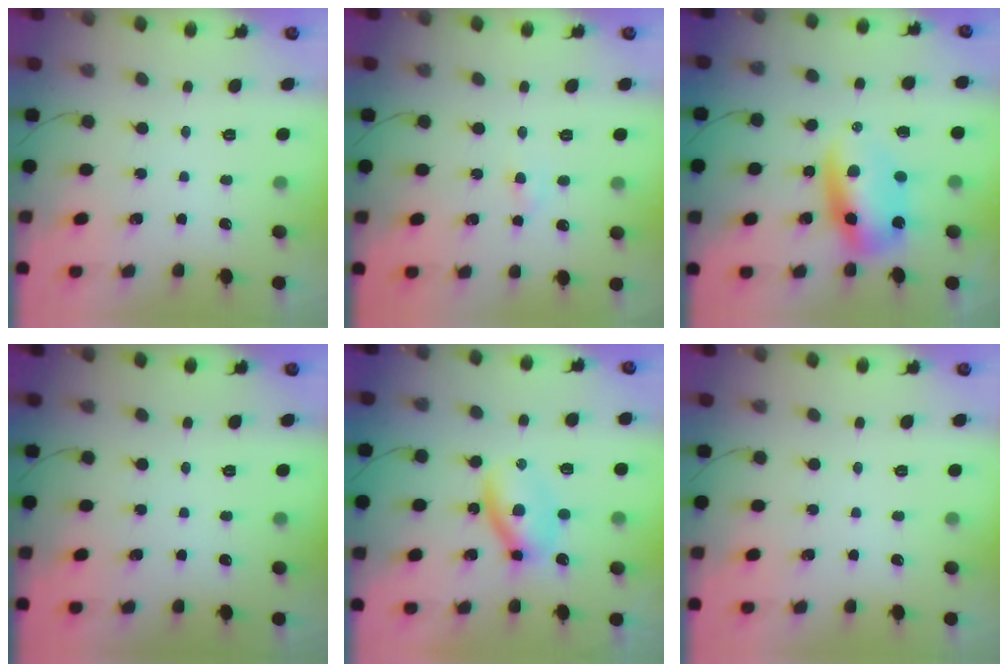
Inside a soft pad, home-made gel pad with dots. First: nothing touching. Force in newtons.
{"total": 2.8, "press": 2.6, "slide": 1.0}
{"total": 10.3, "press": 10.0, "slide": 2.5}
{"total": 0.0}
{"total": 5.9, "press": 5.9, "slide": 0.5}
{"total": 0.0}